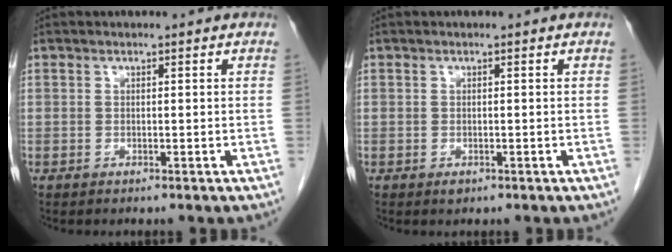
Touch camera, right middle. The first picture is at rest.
{"total": 0.7, "force": [-0.4, 0.4, 0.4], "torque": [-0.005, 0.001, -0.003]}